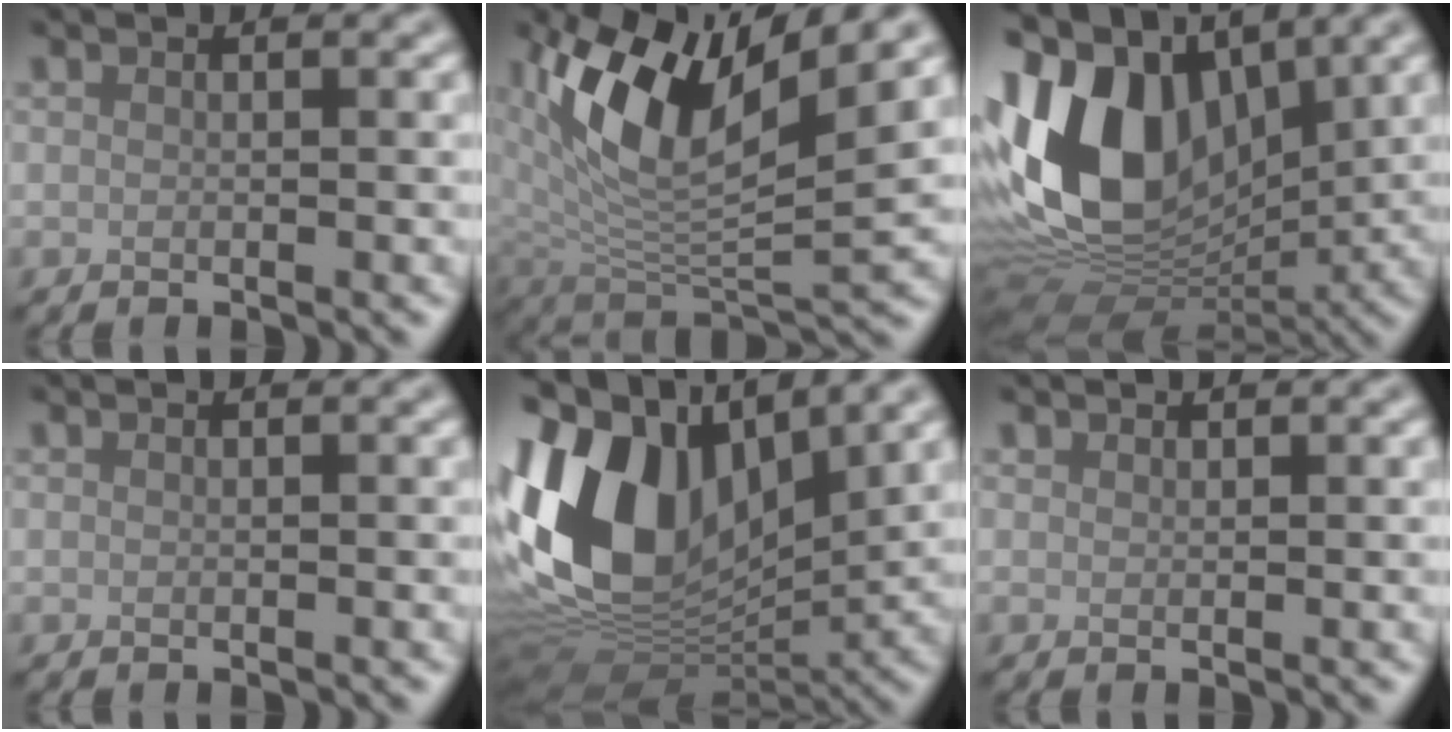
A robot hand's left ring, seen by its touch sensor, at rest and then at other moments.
{"total": 10.5, "force": [4.0, 4.8, 8.4], "torque": [-0.158, -0.010, 0.074]}
{"total": 15.2, "force": [2.0, 10.1, 11.2], "torque": [-0.242, 0.021, 0.023]}
{"total": 0.0}
{"total": 16.5, "force": [2.8, 10.2, 12.6], "torque": [-0.287, 0.020, 0.044]}
{"total": 0.0}